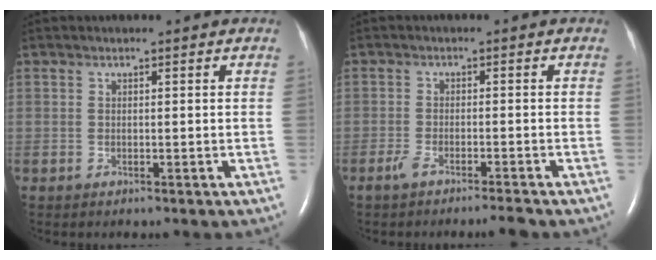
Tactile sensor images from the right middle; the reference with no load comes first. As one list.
[{"total": 3.2, "force": [-2.6, 0.1, 1.9], "torque": [-0.042, -0.005, -0.050]}]